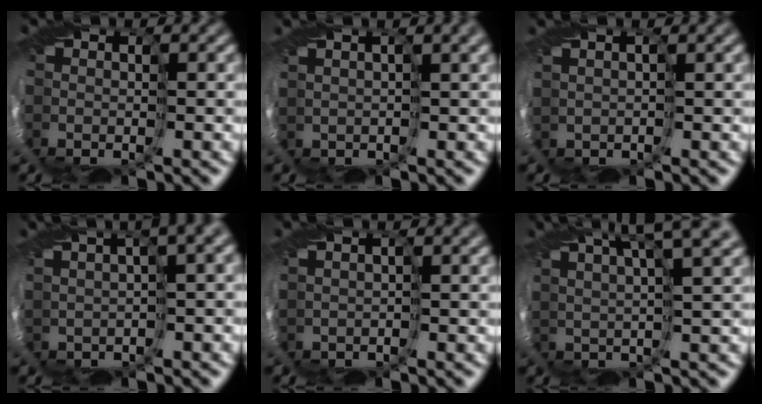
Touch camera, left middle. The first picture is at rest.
{"total": 2.6, "force": [2.2, -0.8, 1.1], "torque": [-0.008, 0.018, 0.024]}
{"total": 2.9, "force": [0.5, -2.4, -1.6], "torque": [0.030, 0.003, 0.007]}
{"total": 4.3, "force": [2.5, 0.0, 3.5], "torque": [-0.036, 0.025, 0.034]}
{"total": 2.9, "force": [0.5, -2.3, -1.6], "torque": [0.028, 0.003, 0.008]}
{"total": 6.1, "force": [4.9, -0.6, 3.5], "torque": [-0.034, 0.039, 0.049]}